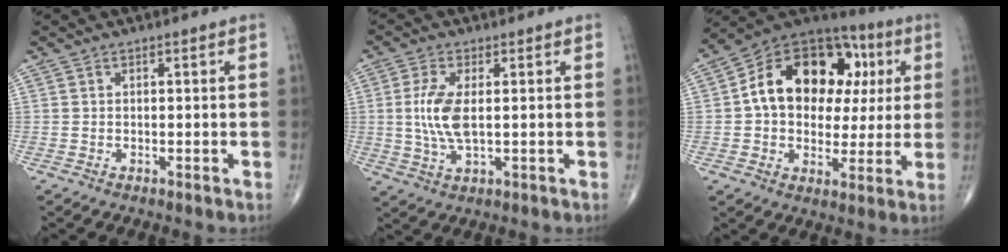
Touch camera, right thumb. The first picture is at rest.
{"total": 7.5, "force": [0.5, 3.0, 6.8], "torque": [-0.158, -0.008, 0.013]}
{"total": 21.0, "force": [3.8, 14.6, 14.7], "torque": [-0.191, 0.030, 0.058]}